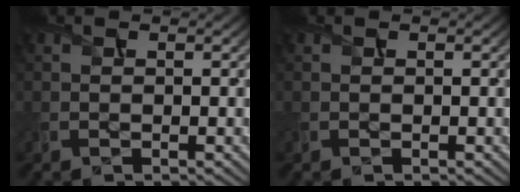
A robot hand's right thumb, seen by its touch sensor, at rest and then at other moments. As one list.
[{"total": 0.0}]